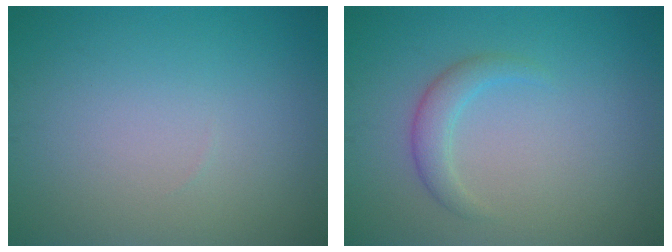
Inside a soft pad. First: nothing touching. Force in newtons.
{"total": 2.0, "press": 2.0, "slide": 0.1}